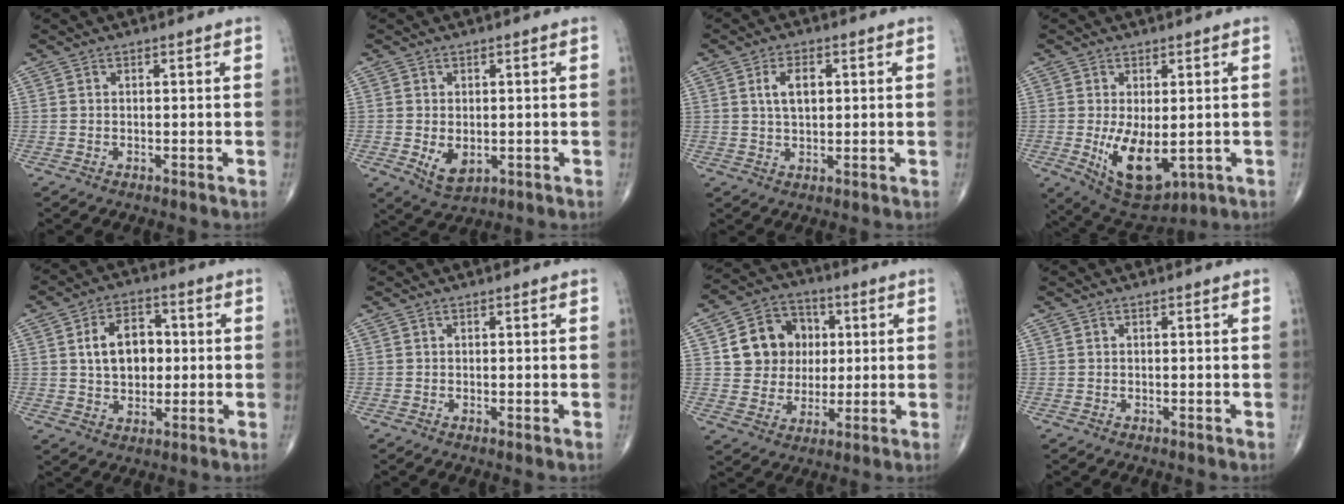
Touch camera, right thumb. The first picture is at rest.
{"total": 5.1, "force": [-0.9, 3.2, 3.8], "torque": [-0.058, -0.011, -0.002]}
{"total": 5.1, "force": [1.3, 2.8, 4.0], "torque": [-0.066, 0.000, 0.021]}
{"total": 11.0, "force": [-1.7, 5.6, 9.4], "torque": [-0.144, -0.023, -0.007]}
{"total": 10.4, "force": [1.2, 7.2, 7.4], "torque": [-0.093, 0.011, 0.020]}
{"total": 0.6, "force": [0.0, 0.1, 0.6], "torque": [-0.013, -0.004, -0.002]}
{"total": 12.7, "force": [2.6, 11.2, 5.5], "torque": [-0.048, 0.007, 0.046]}
{"total": 0.0}